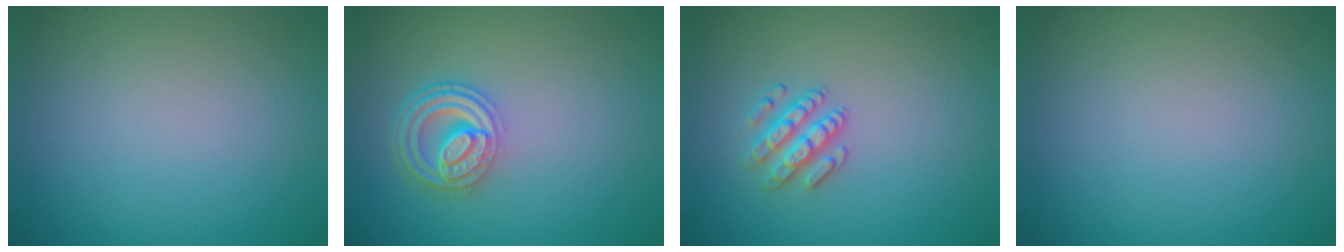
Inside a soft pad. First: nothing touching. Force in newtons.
{"total": 4.7, "press": 3.5, "slide": 3.1}
{"total": 2.4, "press": 2.3, "slide": 0.6}
{"total": 0.0}